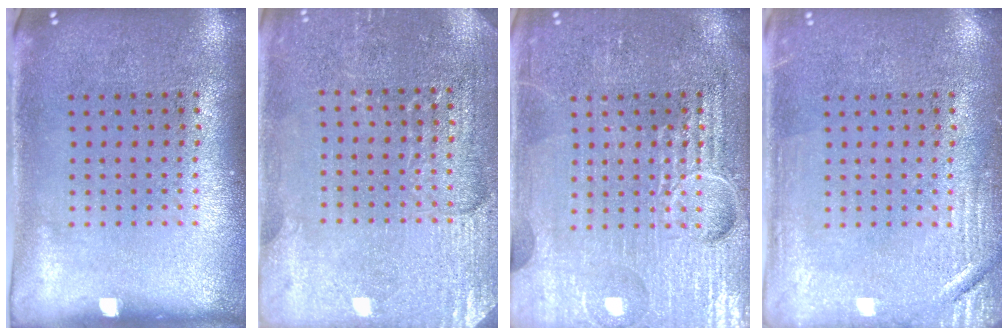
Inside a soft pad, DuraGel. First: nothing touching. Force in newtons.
{"total": 2.9, "press": 2.9, "slide": 0.2}
{"total": 7.2, "press": 7.2, "slide": 0.9}
{"total": 2.5, "press": 2.5, "slide": 0.4}